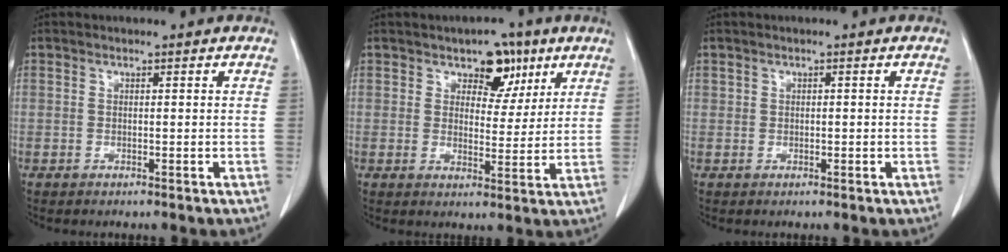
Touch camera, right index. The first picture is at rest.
{"total": 6.2, "force": [3.7, 3.8, 3.3], "torque": [-0.034, 0.003, 0.054]}
{"total": 0.6, "force": [0.3, 0.5, 0.1], "torque": [0.006, 0.000, 0.006]}